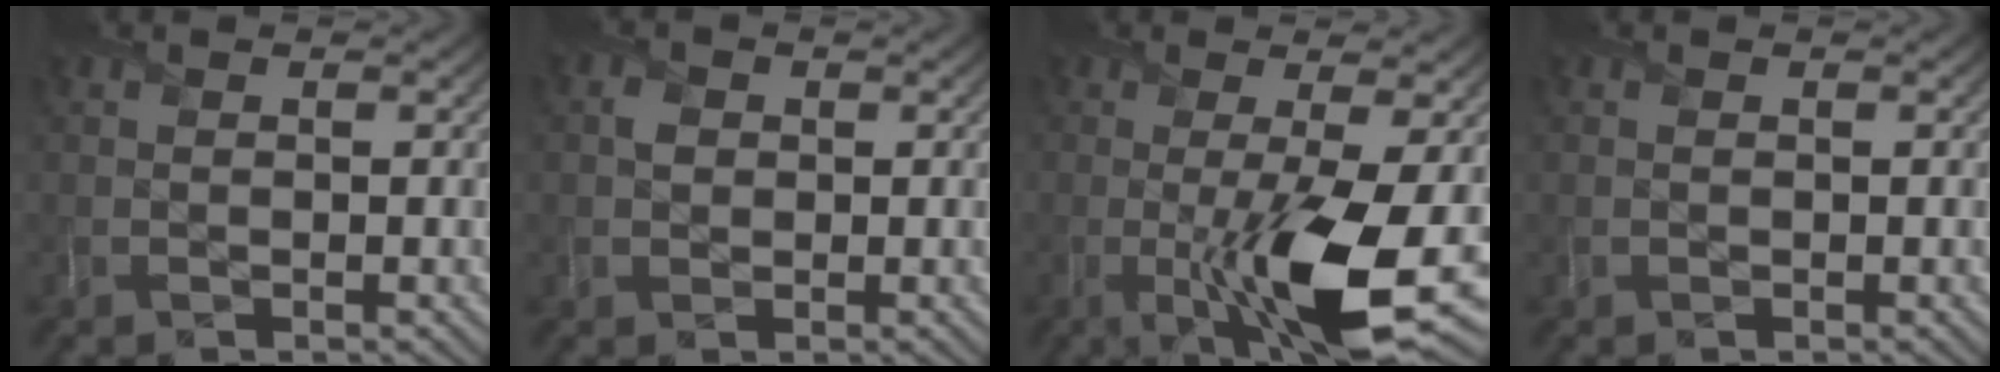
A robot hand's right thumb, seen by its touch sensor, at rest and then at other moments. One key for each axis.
{"total": 1.5, "fx": 0.1, "fy": 1.4, "fz": 0.5, "tx": -0.010, "ty": -0.001, "tz": -0.003}
{"total": 11.5, "fx": -2.1, "fy": 2.6, "fz": 11.0, "tx": -0.173, "ty": -0.014, "tz": -0.027}
{"total": 0.0}